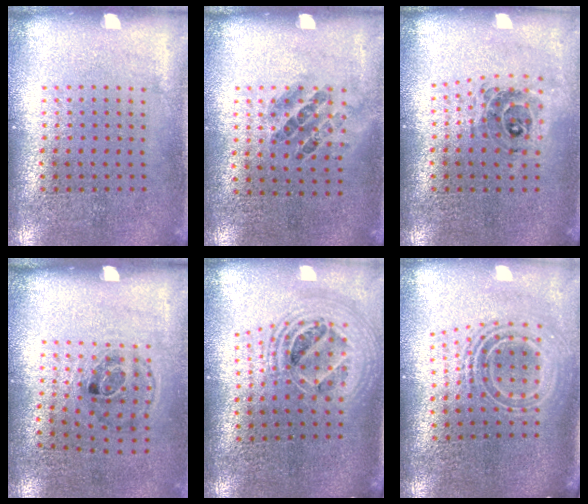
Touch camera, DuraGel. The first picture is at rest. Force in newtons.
{"total": 0.9, "press": 0.6, "slide": 0.6}
{"total": 0.7, "press": 0.7, "slide": 0.1}
{"total": 1.1, "press": 0.7, "slide": 0.9}
{"total": 2.2, "press": 1.7, "slide": 1.4}
{"total": 2.1, "press": 1.6, "slide": 1.4}